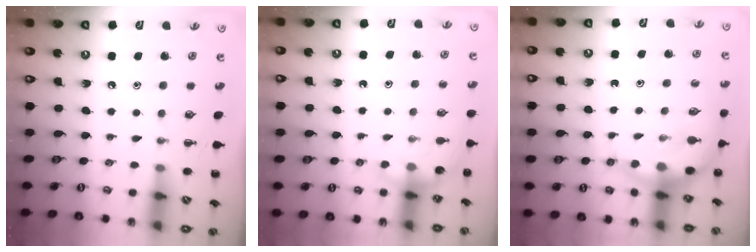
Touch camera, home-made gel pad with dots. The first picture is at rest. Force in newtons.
{"total": 6.1, "press": 5.9, "slide": 1.5}
{"total": 6.7, "press": 6.5, "slide": 1.9}